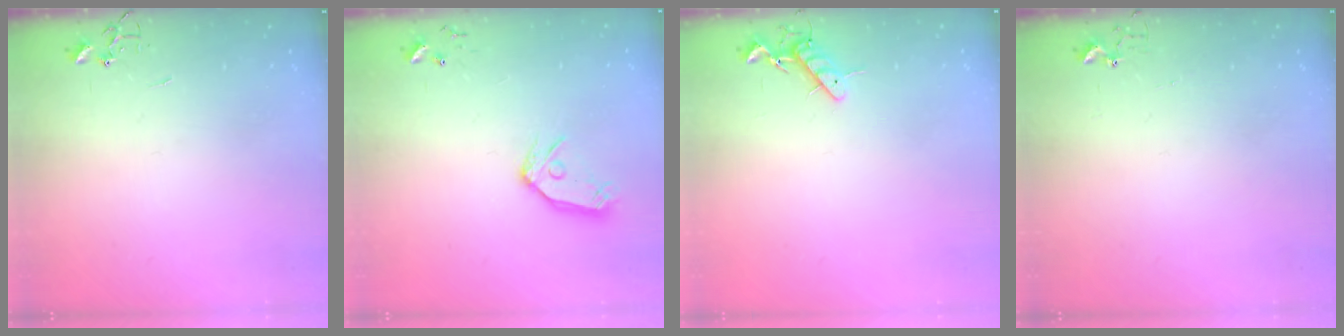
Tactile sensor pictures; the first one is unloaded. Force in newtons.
{"total": 11.3, "press": 11.2, "slide": 1.4}
{"total": 8.0, "press": 7.9, "slide": 1.4}
{"total": 2.7, "press": 2.7, "slide": 0.3}